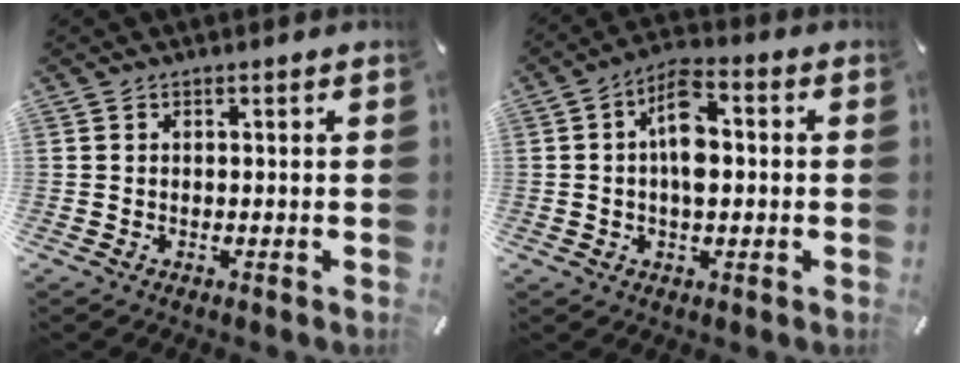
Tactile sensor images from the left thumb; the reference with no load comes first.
{"total": 8.5, "force": [0.4, 4.6, 7.1], "torque": [-0.121, 0.010, 0.005]}